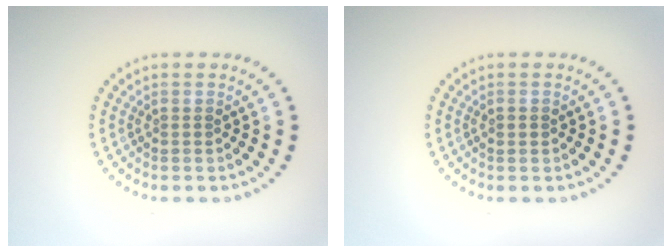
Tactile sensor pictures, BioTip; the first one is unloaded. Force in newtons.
{"total": 0.9, "press": 0.9, "slide": 0.1}